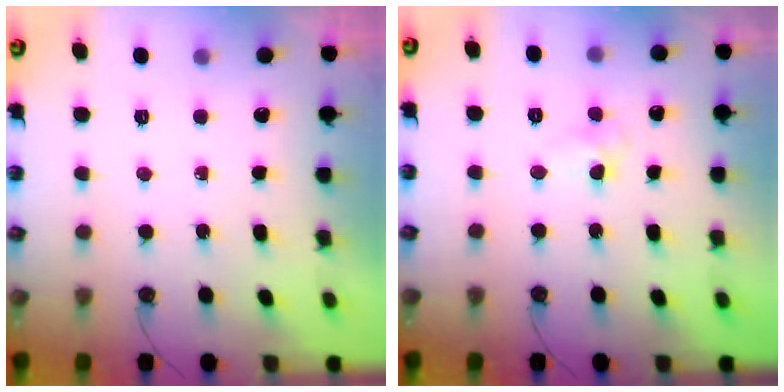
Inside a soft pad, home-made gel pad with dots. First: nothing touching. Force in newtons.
{"total": 3.5, "press": 3.5, "slide": 0.5}